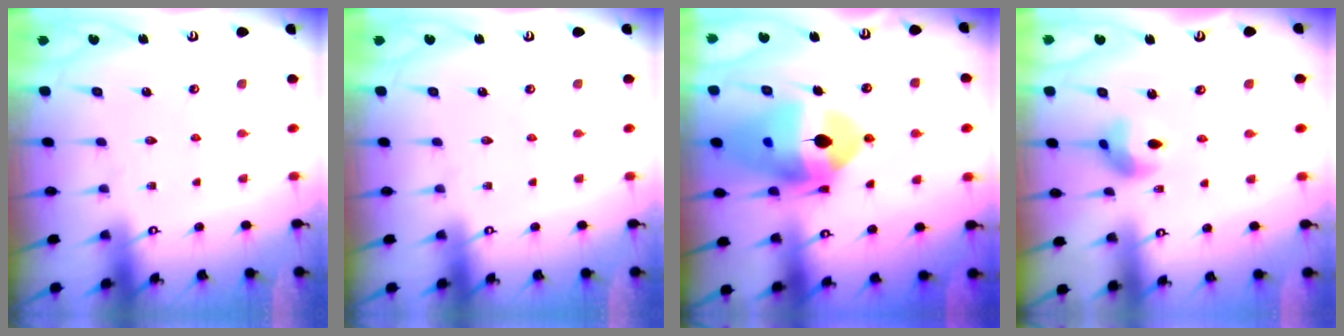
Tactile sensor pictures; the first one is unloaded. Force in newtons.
{"total": 0.0}
{"total": 21.0, "press": 20.8, "slide": 2.4}
{"total": 8.5, "press": 8.5, "slide": 0.4}